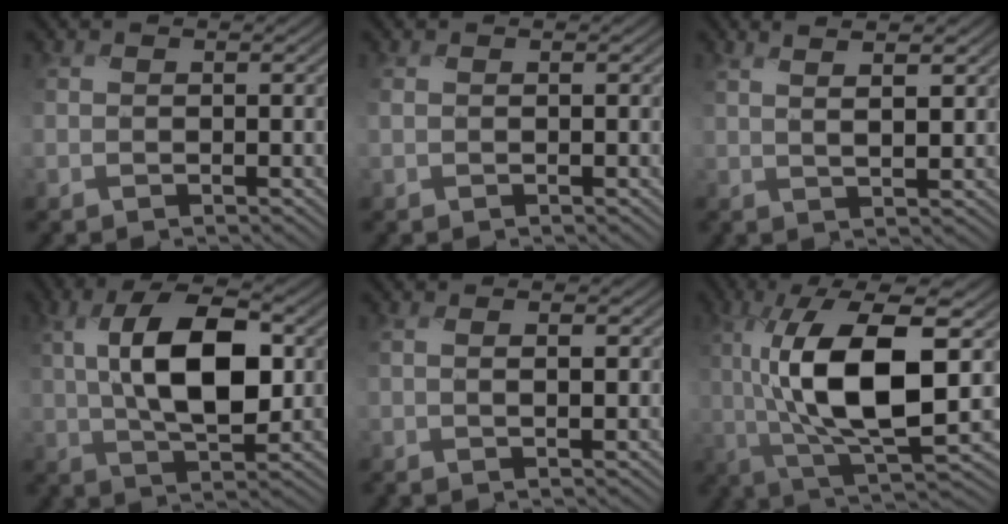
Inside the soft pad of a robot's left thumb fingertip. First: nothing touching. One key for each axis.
{"total": 0.5, "fx": 0.2, "fy": 0.2, "fz": 0.5, "tx": -0.015, "ty": 0.003, "tz": 0.003}
{"total": 4.8, "fx": 2.7, "fy": 1.0, "fz": 3.8, "tx": -0.056, "ty": 0.009, "tz": 0.033}
{"total": 11.6, "fx": 1.6, "fy": 5.1, "fz": 10.3, "tx": -0.193, "ty": 0.006, "tz": 0.029}
{"total": 2.1, "fx": 0.6, "fy": 0.4, "fz": 1.9, "tx": -0.042, "ty": 0.003, "tz": 0.010}
{"total": 13.7, "fx": 0.4, "fy": 4.9, "fz": 12.8, "tx": -0.252, "ty": -0.005, "tz": 0.011}